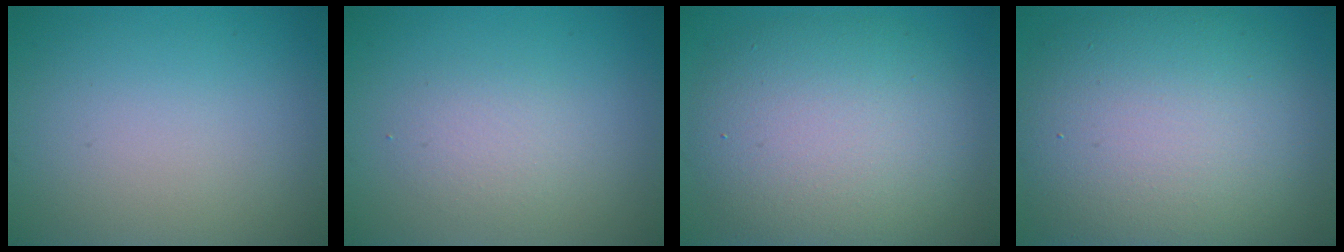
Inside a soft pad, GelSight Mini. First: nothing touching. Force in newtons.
{"total": 1.9, "press": 1.8, "slide": 0.2}
{"total": 9.1, "press": 9.1, "slide": 0.6}
{"total": 12.8, "press": 12.7, "slide": 0.8}